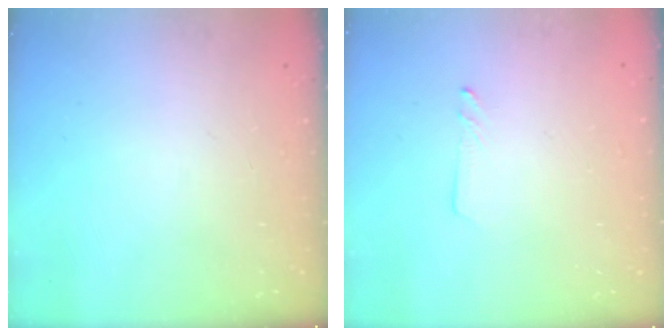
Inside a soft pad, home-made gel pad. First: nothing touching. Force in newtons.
{"total": 1.8, "press": 1.7, "slide": 0.0}